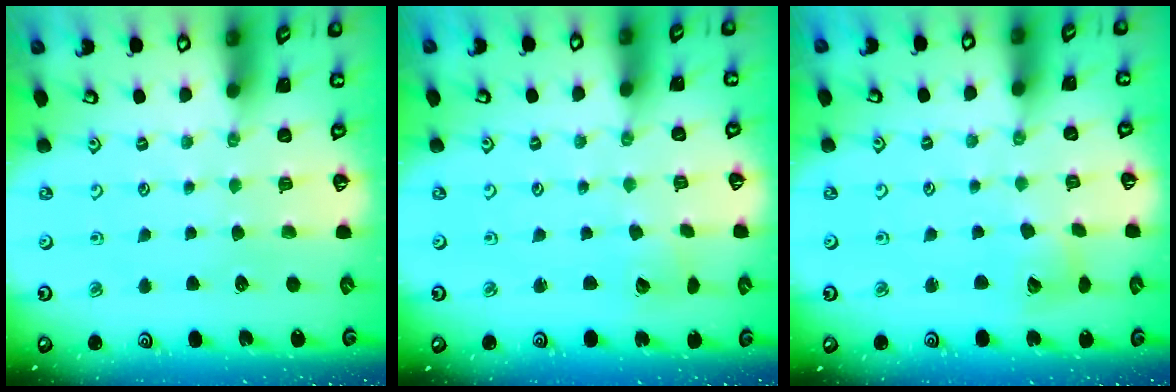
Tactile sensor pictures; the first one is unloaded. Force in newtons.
{"total": 3.3, "press": 3.3, "slide": 0.1}
{"total": 6.1, "press": 6.0, "slide": 0.7}